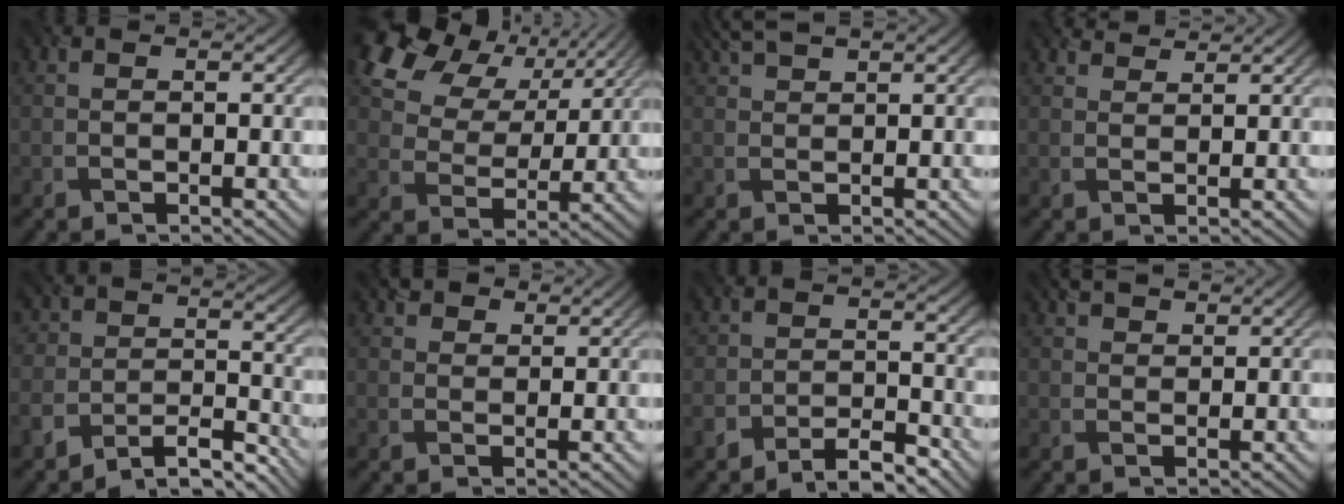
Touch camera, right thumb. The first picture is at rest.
{"total": 16.0, "force": [9.2, 10.3, 8.1], "torque": [-0.206, 0.031, 0.187]}
{"total": 3.7, "force": [2.8, 0.7, 2.2], "torque": [-0.059, 0.011, 0.057]}
{"total": 2.2, "force": [2.2, 0.2, 0.0], "torque": [-0.013, -0.004, 0.042]}
{"total": 6.8, "force": [-5.9, 2.7, 2.0], "torque": [-0.032, -0.005, -0.116]}
{"total": 2.6, "force": [2.0, 1.5, 0.5], "torque": [-0.016, 0.000, 0.031]}
{"total": 4.2, "force": [-3.5, 1.7, 1.5], "torque": [-0.020, 0.002, -0.071]}
{"total": 2.4, "force": [2.1, 0.8, 0.6], "torque": [-0.023, 0.004, 0.042]}